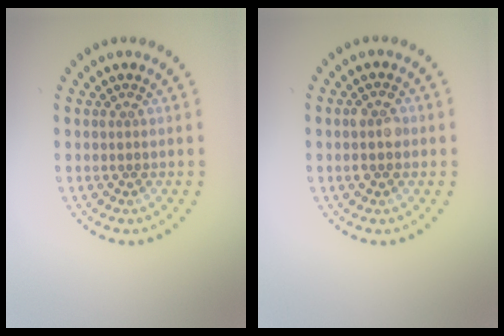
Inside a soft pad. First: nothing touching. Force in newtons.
{"total": 2.0, "press": 2.0, "slide": 0.2}